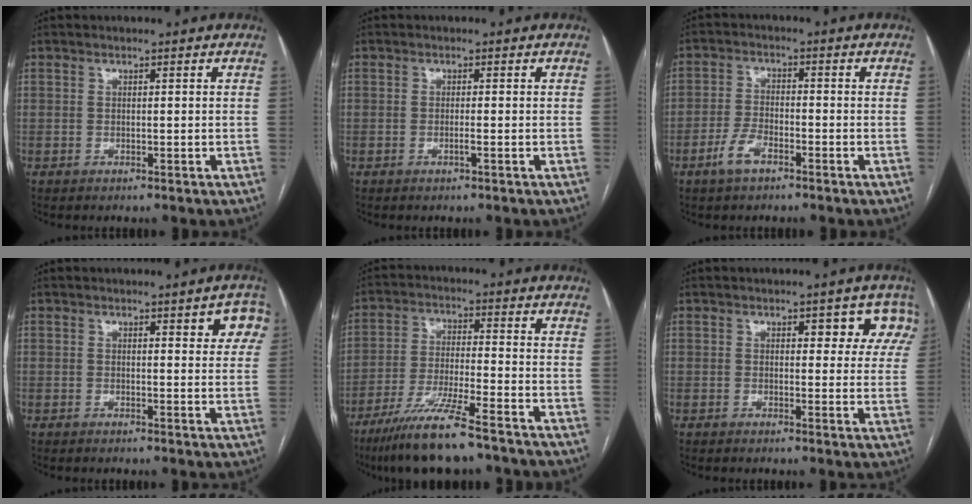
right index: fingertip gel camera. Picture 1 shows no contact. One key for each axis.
{"total": 0.7, "fx": -0.4, "fy": -0.2, "fz": 0.6, "tx": -0.010, "ty": 0.001, "tz": -0.007}
{"total": 4.5, "fx": -2.8, "fy": 1.8, "fz": 3.1, "tx": -0.068, "ty": 0.001, "tz": -0.055}
{"total": 4.9, "fx": 2.3, "fy": 1.5, "fz": 4.0, "tx": -0.030, "ty": 0.002, "tz": 0.021}
{"total": 11.6, "fx": -8.5, "fy": 0.6, "fz": 7.8, "tx": -0.151, "ty": -0.033, "tz": -0.152}
{"total": 6.2, "fx": 3.6, "fy": 3.4, "fz": 3.8, "tx": -0.018, "ty": 0.004, "tz": 0.027}